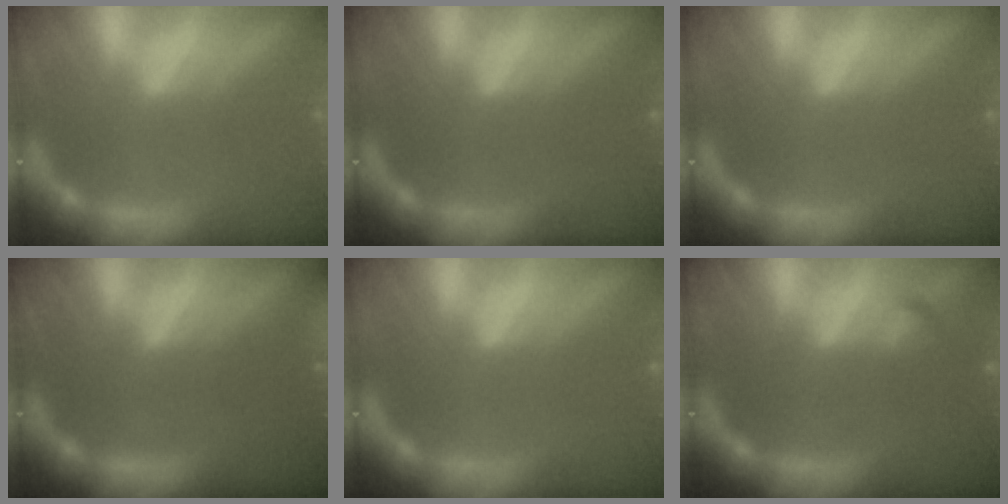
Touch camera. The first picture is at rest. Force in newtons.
{"total": 0.0}
{"total": 0.0}
{"total": 4.4}
{"total": 0.0}
{"total": 0.9}